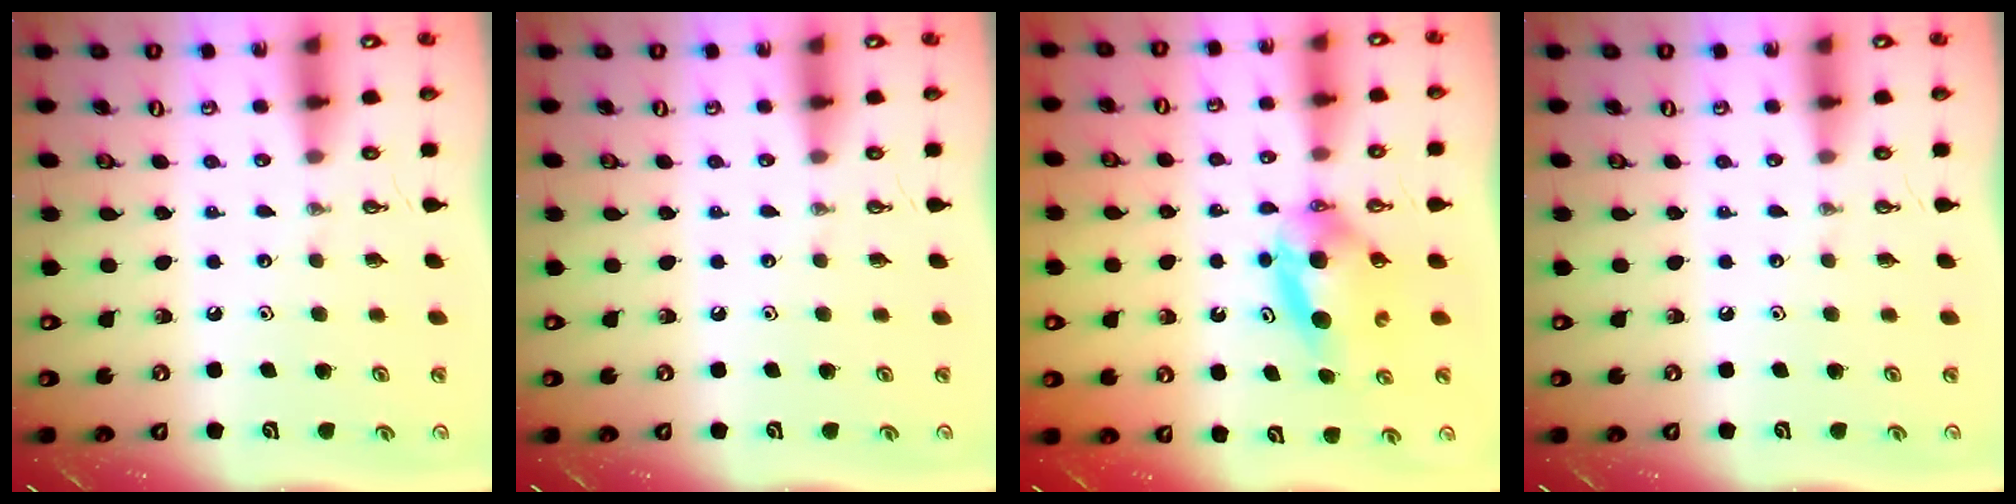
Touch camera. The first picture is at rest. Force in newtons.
{"total": 0.0}
{"total": 6.6, "press": 6.3, "slide": 2.0}
{"total": 0.0}